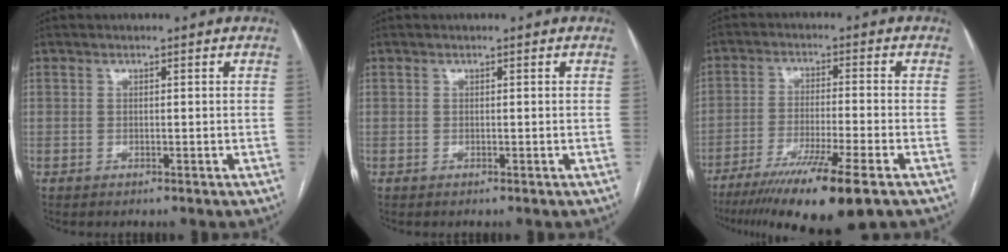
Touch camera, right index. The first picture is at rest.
{"total": 0.0}
{"total": 13.9, "force": [-9.2, -0.1, 10.4], "torque": [-0.175, -0.040, -0.152]}